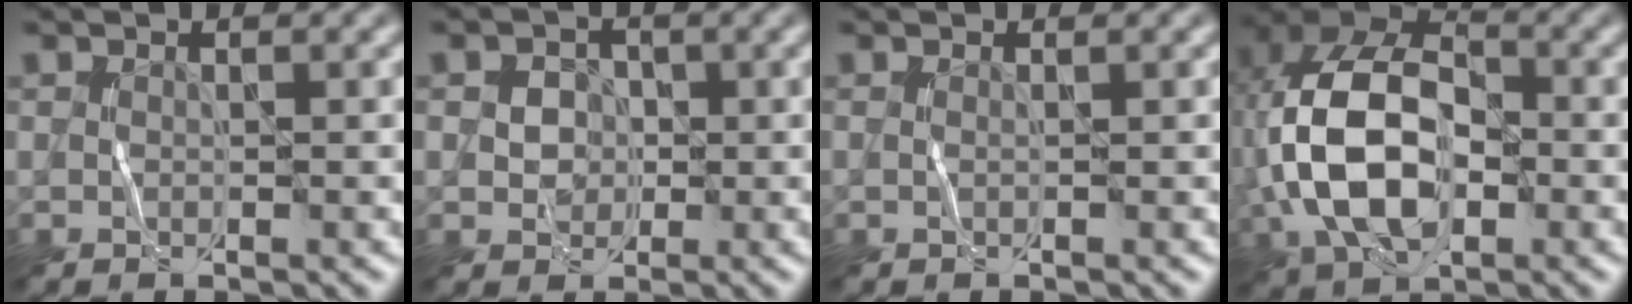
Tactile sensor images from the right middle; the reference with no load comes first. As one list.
[{"total": 2.5, "force": [0.2, 2.2, 1.1], "torque": [-0.015, 0.005, 0.000]}, {"total": 0.0}, {"total": 11.6, "force": [-1.2, 7.1, 9.1], "torque": [-0.207, 0.015, -0.032]}]